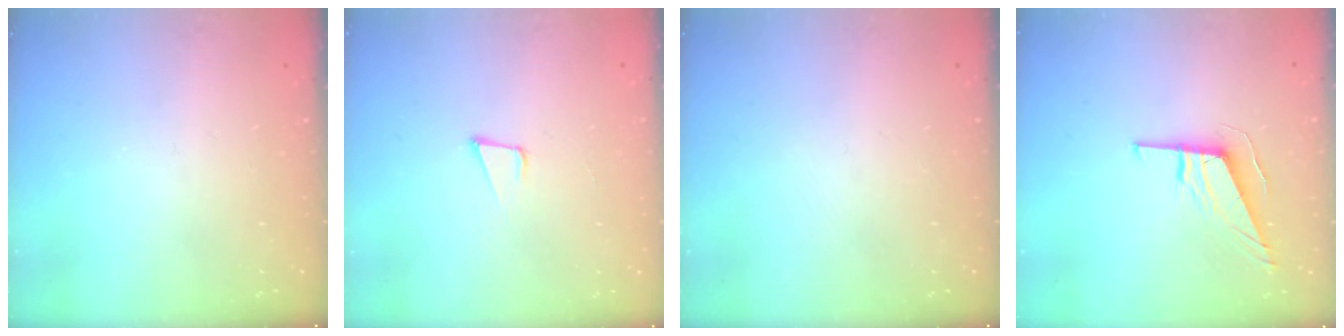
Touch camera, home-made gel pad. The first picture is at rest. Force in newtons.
{"total": 4.8, "press": 3.9, "slide": 2.7}
{"total": 0.0}
{"total": 9.7, "press": 9.5, "slide": 2.0}